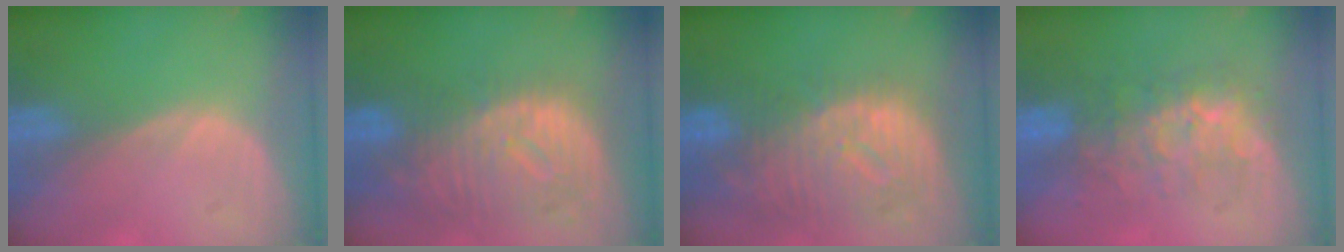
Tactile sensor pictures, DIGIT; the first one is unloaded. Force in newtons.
{"total": 11.9, "press": 10.2, "slide": 6.1}
{"total": 12.2, "press": 10.5, "slide": 6.1}
{"total": 8.1, "press": 7.8, "slide": 2.3}